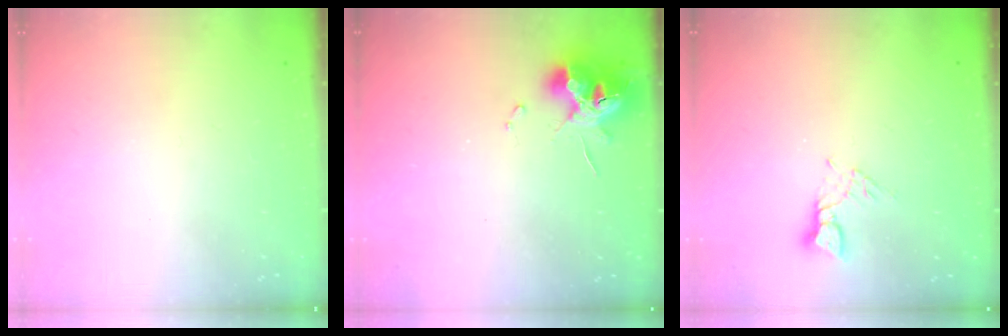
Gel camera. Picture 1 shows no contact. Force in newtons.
{"total": 12.8, "press": 12.8, "slide": 1.0}
{"total": 2.6, "press": 2.6, "slide": 0.3}